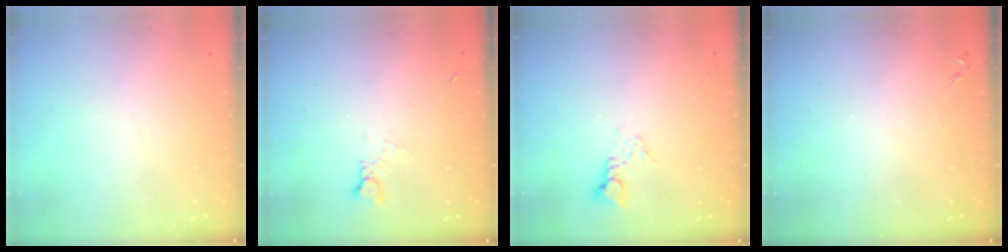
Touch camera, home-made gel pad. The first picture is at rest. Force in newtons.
{"total": 1.5, "press": 1.4, "slide": 0.2}
{"total": 2.7, "press": 2.7, "slide": 0.3}
{"total": 0.0}